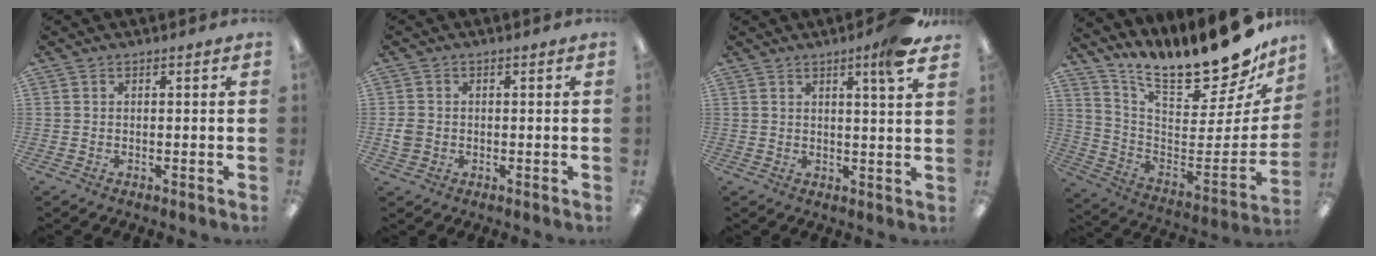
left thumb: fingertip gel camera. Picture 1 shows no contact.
{"total": 2.7, "force": [-0.3, 2.4, 1.2], "torque": [-0.011, 0.002, -0.007]}
{"total": 5.5, "force": [3.6, 0.3, 4.2], "torque": [-0.059, -0.018, 0.053]}
{"total": 18.8, "force": [16.0, 4.8, 8.5], "torque": [-0.100, -0.148, 0.259]}